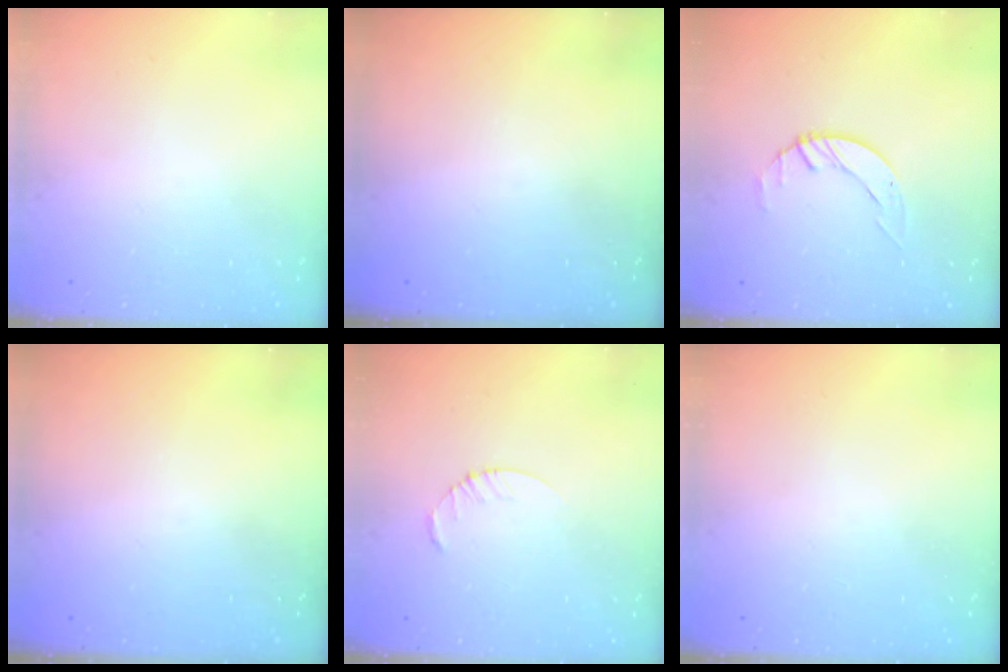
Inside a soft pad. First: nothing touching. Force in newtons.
{"total": 0.0}
{"total": 1.4, "press": 1.4, "slide": 0.2}
{"total": 0.0}
{"total": 2.5, "press": 2.5, "slide": 0.3}
{"total": 0.0}